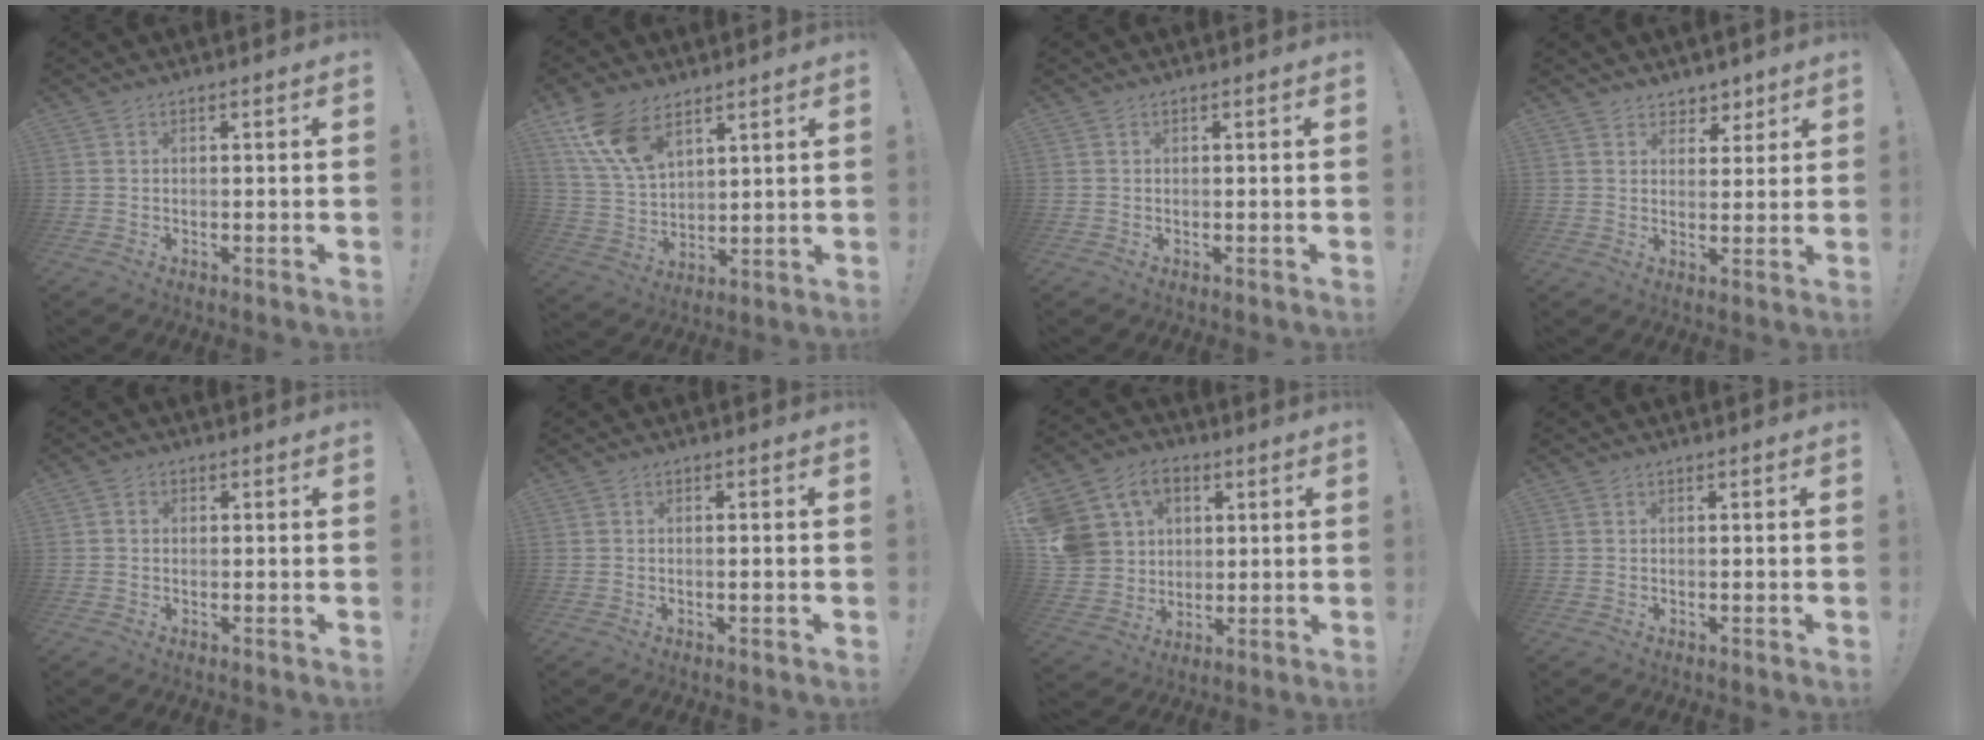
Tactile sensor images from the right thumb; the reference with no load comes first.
{"total": 13.4, "force": [8.5, 7.0, 7.5], "torque": [-0.149, -0.039, 0.165]}
{"total": 0.0}
{"total": 4.9, "force": [3.7, 3.2, 0.3], "torque": [0.014, -0.035, 0.069]}
{"total": 1.6, "force": [-0.2, 1.5, 0.6], "torque": [-0.010, 0.006, -0.005]}
{"total": 1.0, "force": [-0.4, -0.1, 0.9], "torque": [-0.014, 0.000, -0.008]}
{"total": 12.9, "force": [4.3, 11.1, 5.1], "torque": [-0.088, -0.014, 0.091]}
{"total": 0.0}